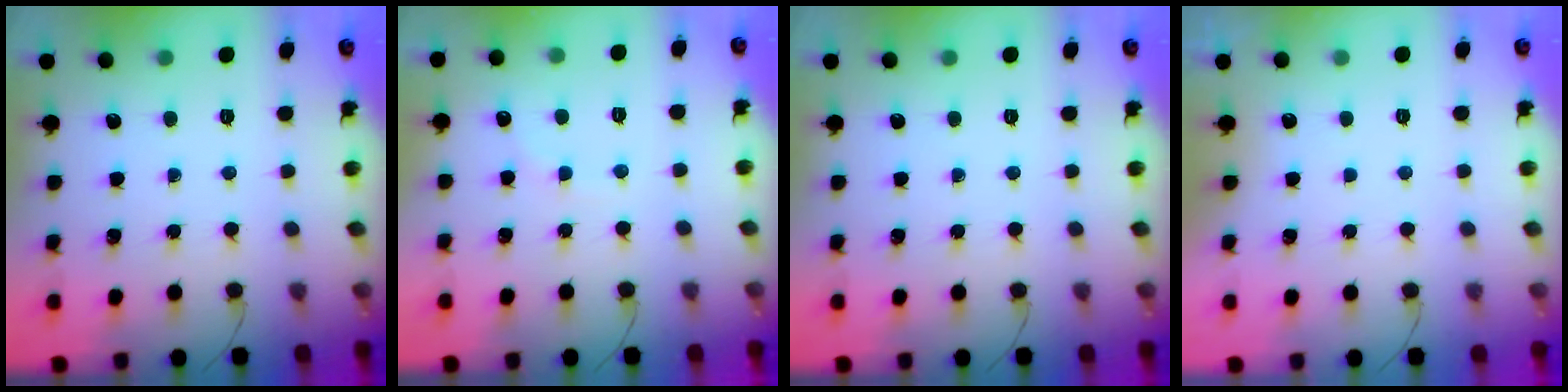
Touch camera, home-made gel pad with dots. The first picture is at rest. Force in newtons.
{"total": 5.9, "press": 5.7, "slide": 1.4}
{"total": 0.0}
{"total": 2.8, "press": 2.8, "slide": 0.1}